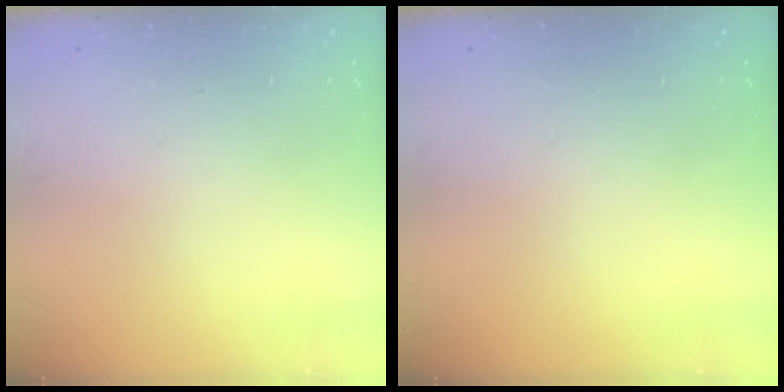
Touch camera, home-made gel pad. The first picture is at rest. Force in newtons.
{"total": 0.0}